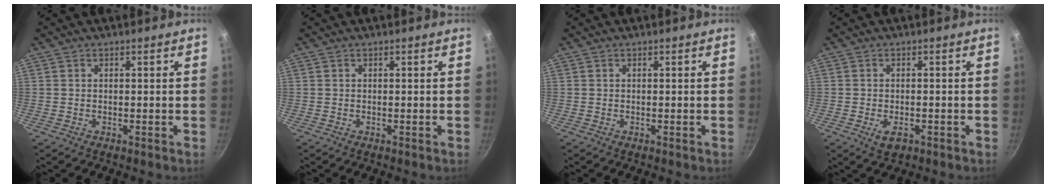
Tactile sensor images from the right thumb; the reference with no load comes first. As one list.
[{"total": 0.0}, {"total": 0.0}, {"total": 3.2, "force": [-1.3, 1.9, 2.3], "torque": [-0.036, 0.001, -0.015]}]